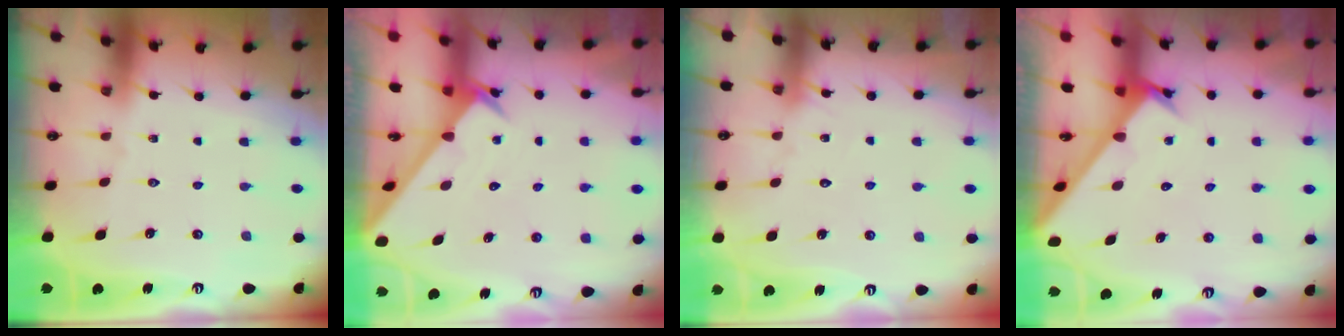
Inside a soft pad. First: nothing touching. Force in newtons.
{"total": 1.8, "press": 1.8, "slide": 0.1}
{"total": 5.6, "press": 5.6, "slide": 0.5}
{"total": 2.6, "press": 2.6, "slide": 0.2}